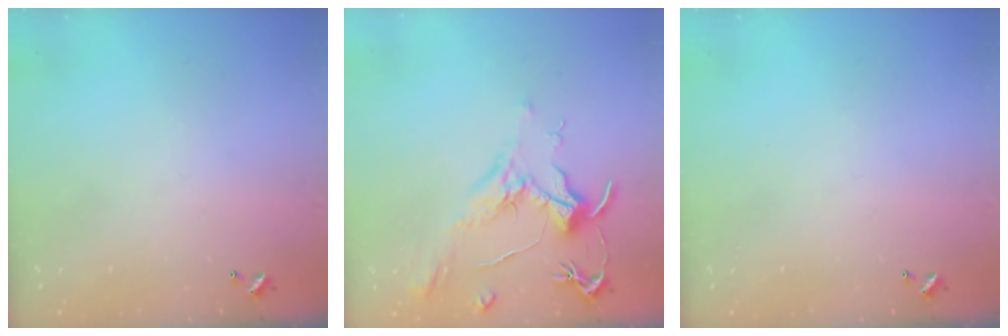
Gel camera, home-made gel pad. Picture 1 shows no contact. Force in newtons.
{"total": 2.1, "press": 2.0, "slide": 0.8}
{"total": 0.0}